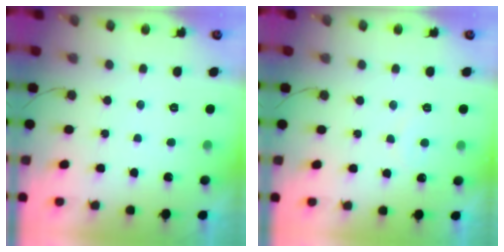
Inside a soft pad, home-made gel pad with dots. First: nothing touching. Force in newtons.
{"total": 4.3, "press": 4.3, "slide": 0.2}